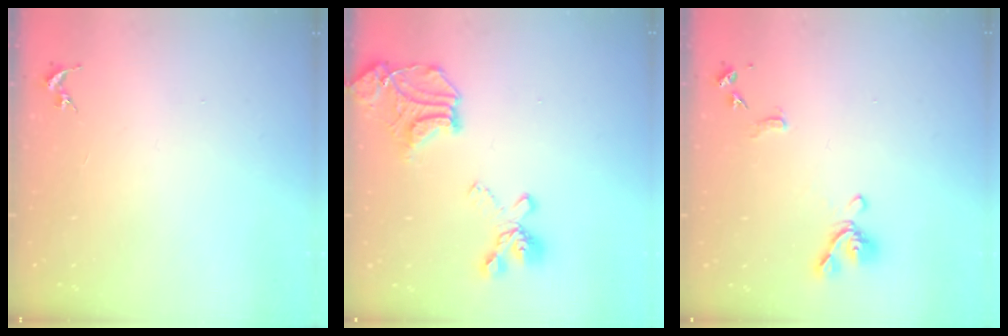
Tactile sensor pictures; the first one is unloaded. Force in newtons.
{"total": 21.1, "press": 21.0, "slide": 2.5}
{"total": 11.0, "press": 10.9, "slide": 1.2}